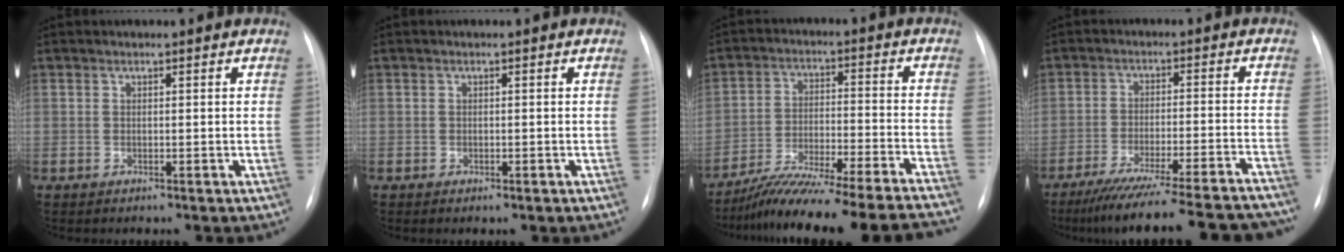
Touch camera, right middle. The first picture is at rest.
{"total": 0.5, "force": [-0.3, 0.1, 0.4], "torque": [-0.012, -0.004, -0.001]}
{"total": 22.4, "force": [-20.2, -1.1, 9.8], "torque": [-0.134, -0.032, -0.302]}
{"total": 23.0, "force": [-20.8, 0.6, 9.7], "torque": [-0.105, -0.033, -0.285]}